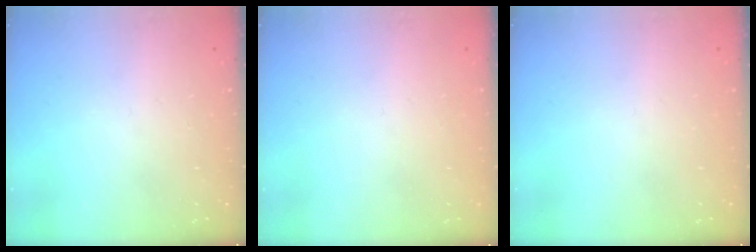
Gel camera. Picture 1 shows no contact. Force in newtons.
{"total": 0.0}
{"total": 0.0}